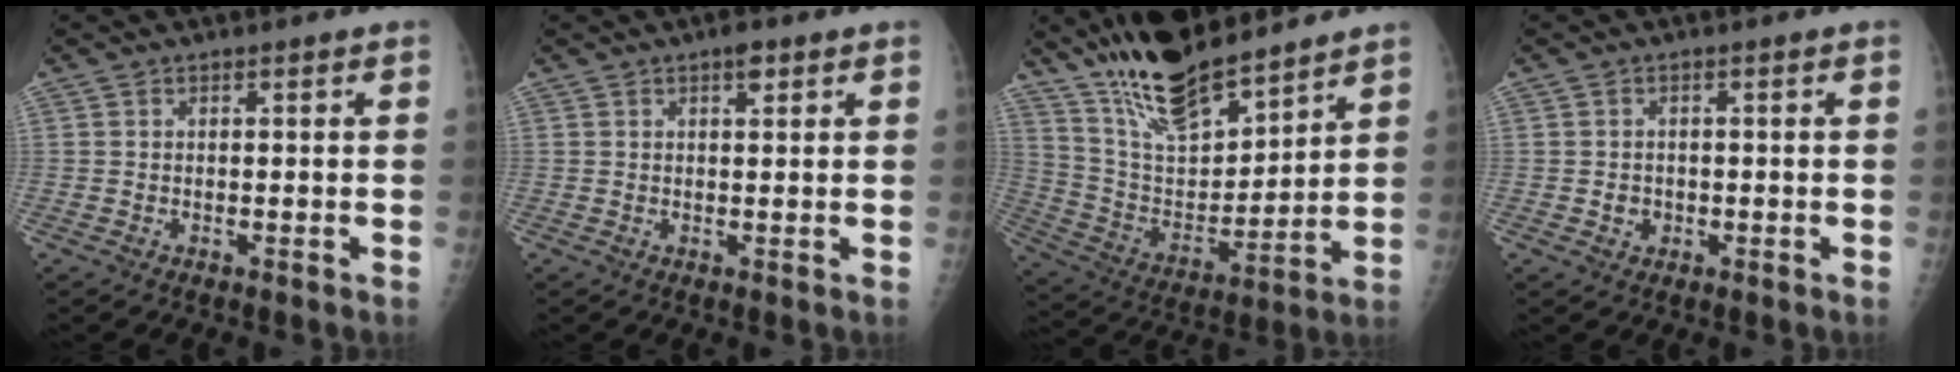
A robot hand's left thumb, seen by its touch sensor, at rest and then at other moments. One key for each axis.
{"total": 2.1, "fx": 1.2, "fy": 0.8, "fz": 1.5, "tx": -0.017, "ty": -0.004, "tz": 0.017}
{"total": 18.9, "fx": 15.0, "fy": 6.0, "fz": 9.9, "tx": -0.139, "ty": -0.079, "tz": 0.278}
{"total": 1.9, "fx": -0.3, "fy": 1.7, "fz": 0.7, "tx": -0.001, "ty": 0.004, "tz": -0.002}